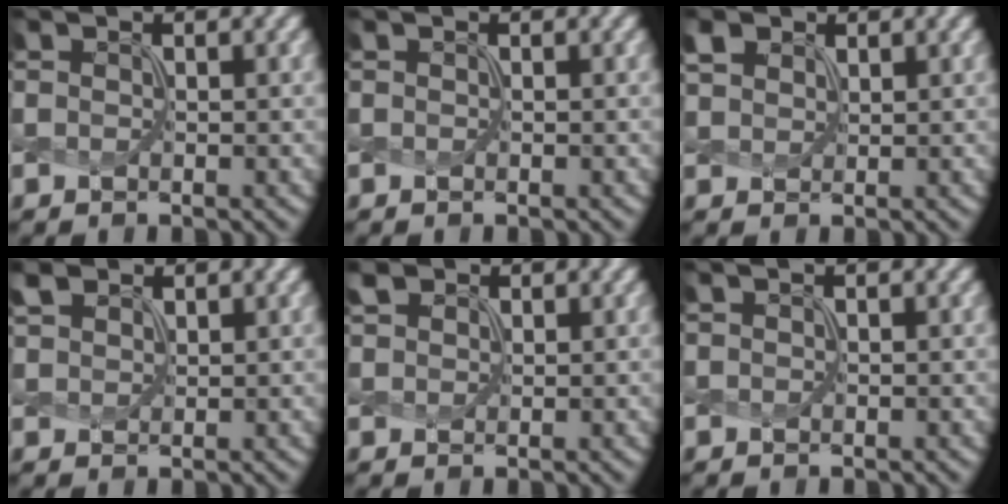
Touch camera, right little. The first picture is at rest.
{"total": 0.0}
{"total": 2.0, "force": [1.3, 1.3, 0.7], "torque": [-0.028, 0.008, 0.034]}
{"total": 2.2, "force": [1.6, 1.1, 0.9], "torque": [-0.031, 0.010, 0.039]}
{"total": 1.9, "force": [1.4, 1.0, 0.7], "torque": [-0.021, 0.010, 0.035]}
{"total": 0.9, "force": [0.6, 0.3, 0.6], "torque": [-0.001, -0.006, 0.000]}